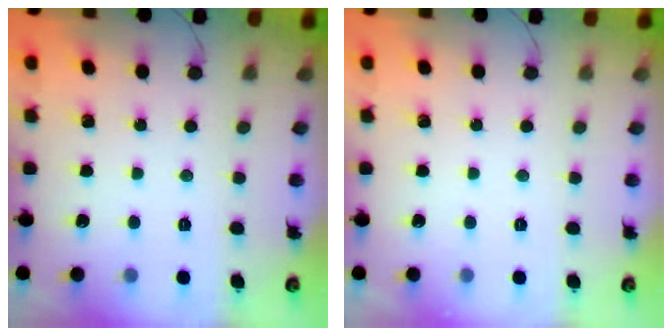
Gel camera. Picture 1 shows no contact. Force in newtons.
{"total": 0.0}